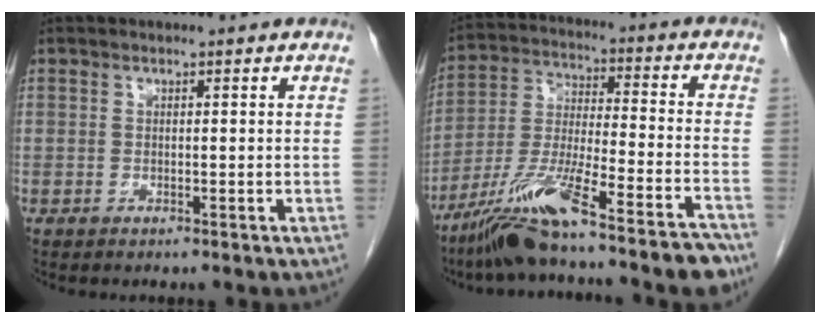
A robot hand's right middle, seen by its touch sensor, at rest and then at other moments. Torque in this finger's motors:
{"motor_torque": [0.72, -0.60, 0.23, 0.18]}